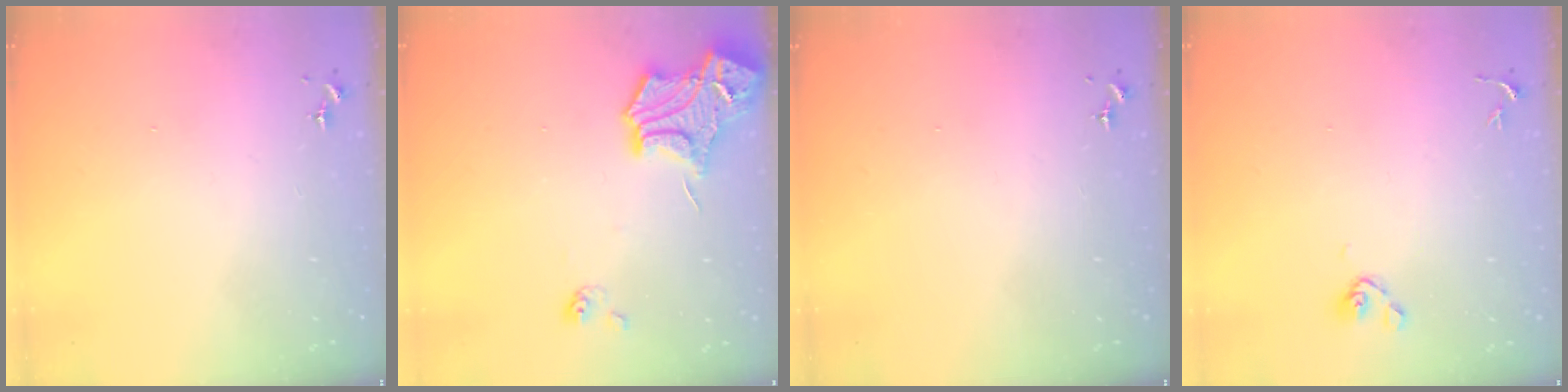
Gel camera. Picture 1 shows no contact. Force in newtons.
{"total": 15.5, "press": 15.4, "slide": 1.4}
{"total": 0.0}
{"total": 5.9, "press": 5.4, "slide": 2.4}